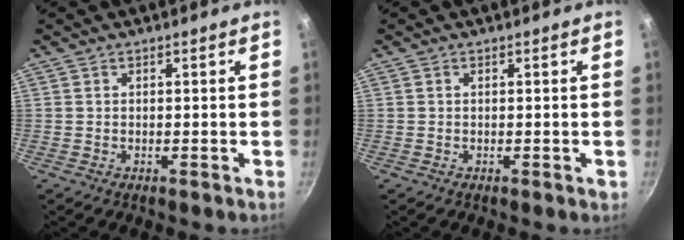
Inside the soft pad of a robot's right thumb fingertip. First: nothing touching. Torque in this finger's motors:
{"motor_torque": [0.08, 0.33, -0.27, 0.09, 0.03]}